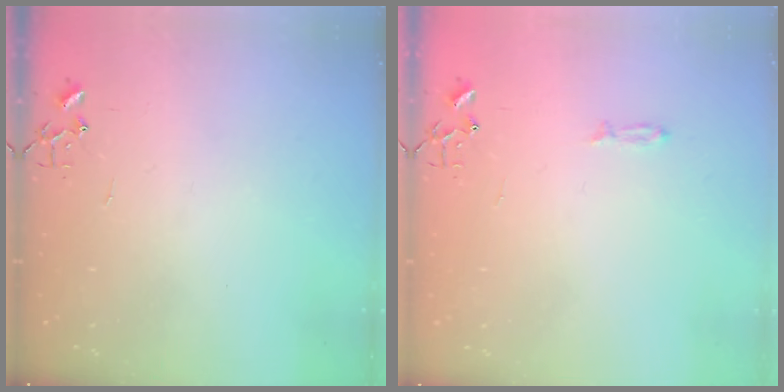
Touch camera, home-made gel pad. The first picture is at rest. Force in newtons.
{"total": 3.5, "press": 3.5, "slide": 0.5}